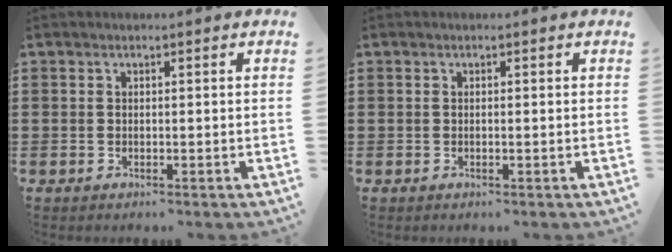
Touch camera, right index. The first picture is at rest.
{"total": 0.0}